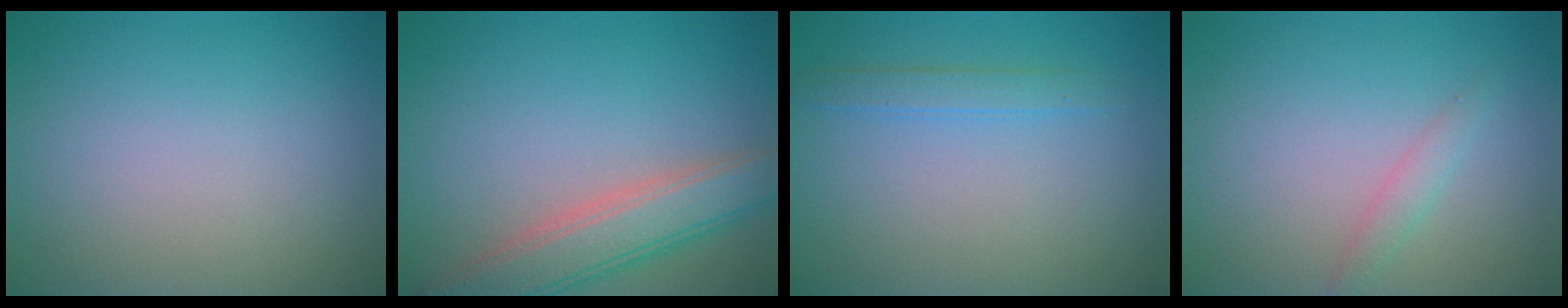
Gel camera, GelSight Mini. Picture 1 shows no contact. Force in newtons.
{"total": 5.2, "press": 5.2, "slide": 0.3}
{"total": 1.5, "press": 1.5, "slide": 0.1}
{"total": 1.3, "press": 1.3, "slide": 0.0}